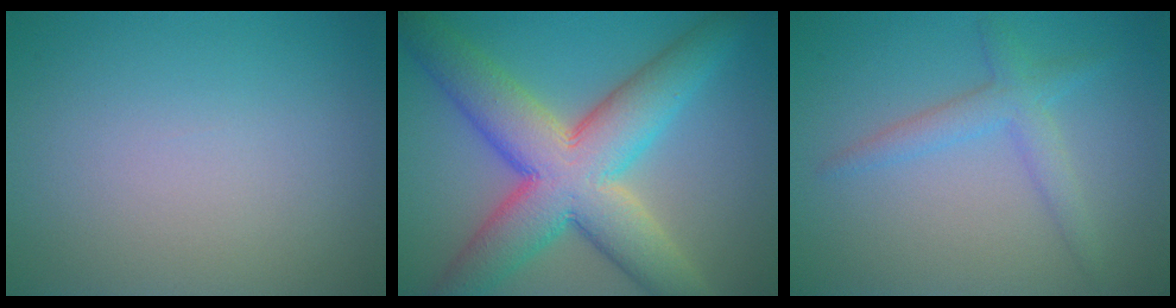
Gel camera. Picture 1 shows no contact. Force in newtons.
{"total": 11.2, "press": 11.2, "slide": 0.6}
{"total": 2.5, "press": 2.5, "slide": 0.1}